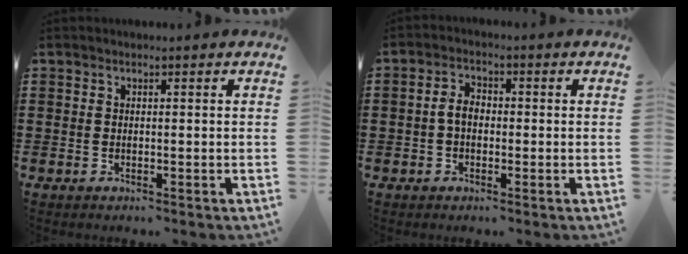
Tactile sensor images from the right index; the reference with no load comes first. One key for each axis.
{"total": 3.2, "fx": -0.5, "fy": 2.0, "fz": 2.5, "tx": -0.056, "ty": 0.003, "tz": -0.013}